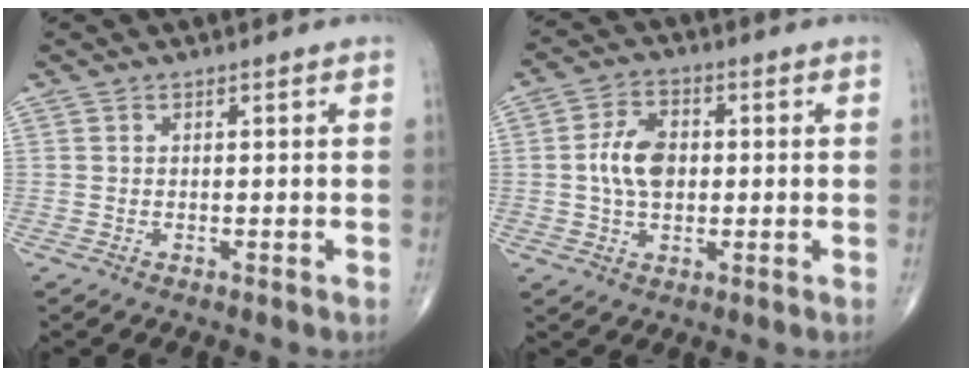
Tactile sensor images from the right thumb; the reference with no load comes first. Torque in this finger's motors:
{"motor_torque": [0.26, 0.09, 0.76, -0.21, 0.06]}